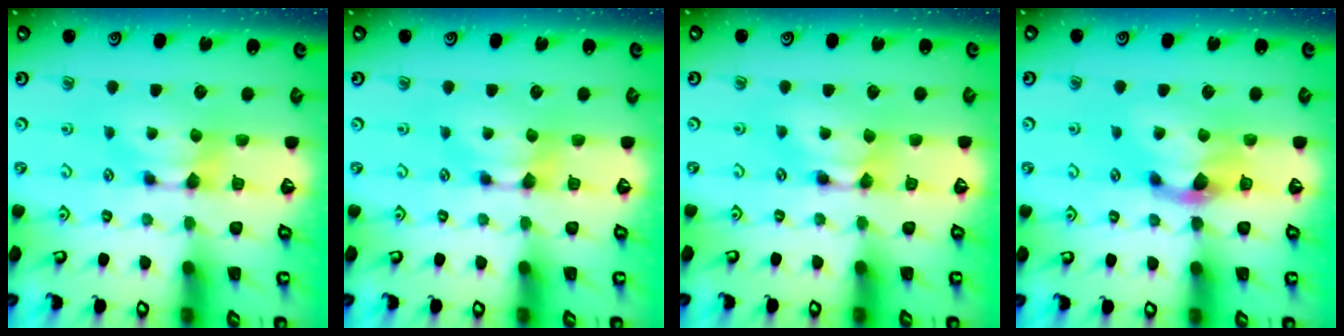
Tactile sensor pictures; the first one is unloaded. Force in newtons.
{"total": 0.0}
{"total": 1.5, "press": 1.5, "slide": 0.1}
{"total": 2.6, "press": 2.0, "slide": 1.7}